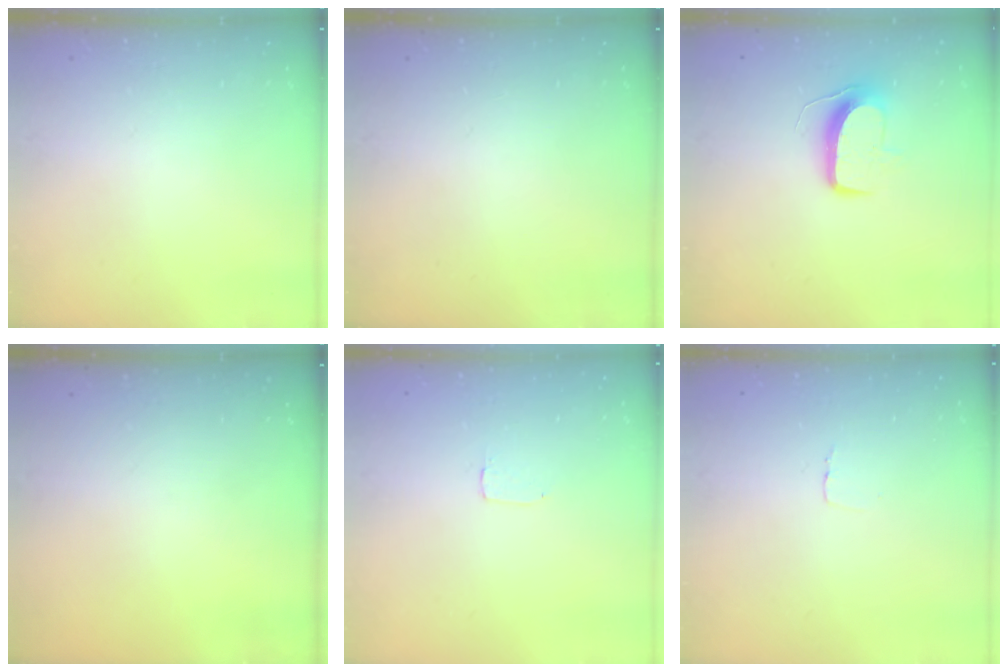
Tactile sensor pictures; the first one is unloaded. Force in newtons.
{"total": 0.0}
{"total": 11.0, "press": 11.0, "slide": 0.9}
{"total": 0.0}
{"total": 1.7, "press": 1.7, "slide": 0.1}
{"total": 2.6, "press": 2.6, "slide": 0.1}